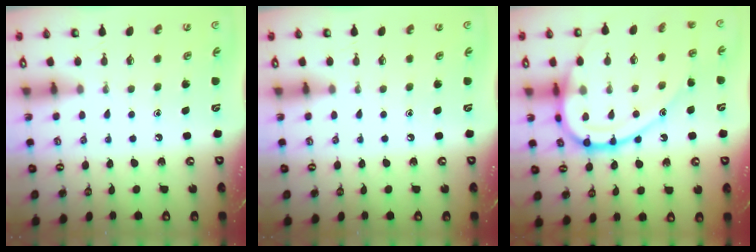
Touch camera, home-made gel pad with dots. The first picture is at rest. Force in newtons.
{"total": 0.0}
{"total": 20.8, "press": 20.8, "slide": 1.5}